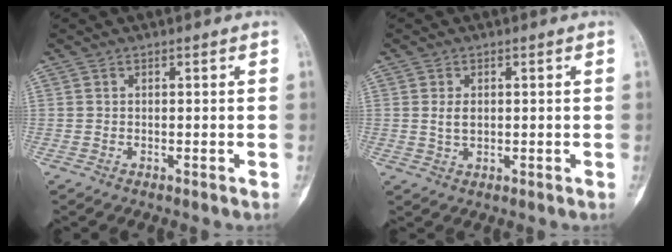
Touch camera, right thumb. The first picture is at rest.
{"total": 2.8, "force": [0.4, 1.7, 2.1], "torque": [-0.037, -0.004, 0.012]}